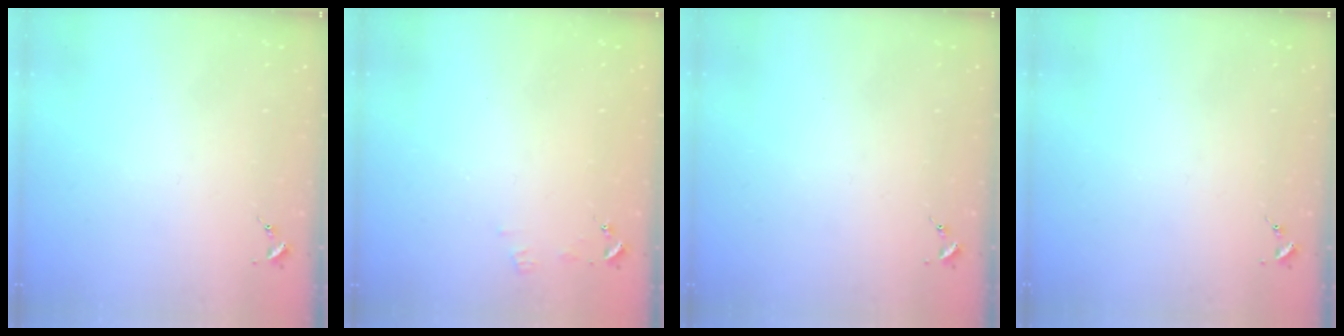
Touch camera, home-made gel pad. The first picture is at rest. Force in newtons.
{"total": 4.2, "press": 4.2, "slide": 0.5}
{"total": 0.0}
{"total": 0.0}